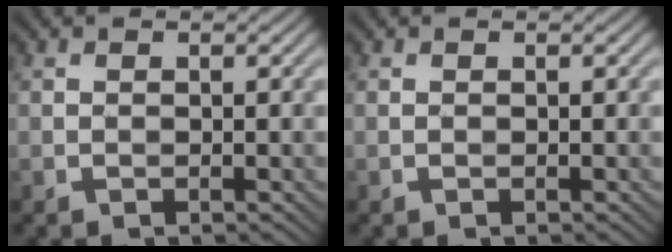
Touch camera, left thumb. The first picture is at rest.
{"total": 0.0}